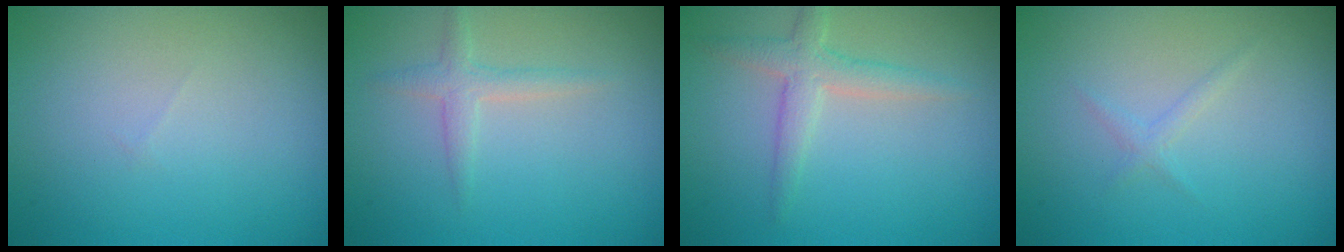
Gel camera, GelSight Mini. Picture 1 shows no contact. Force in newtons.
{"total": 1.7, "press": 1.7, "slide": 0.1}
{"total": 2.6, "press": 2.6, "slide": 0.1}
{"total": 0.9, "press": 0.9, "slide": 0.0}